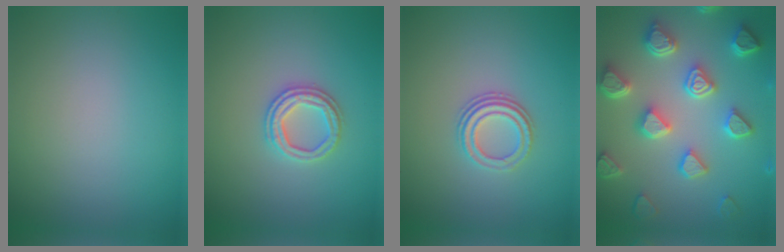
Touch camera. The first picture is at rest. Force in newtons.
{"total": 2.9, "press": 2.7, "slide": 1.0}
{"total": 2.9, "press": 2.2, "slide": 1.9}
{"total": 7.1, "press": 5.7, "slide": 4.2}